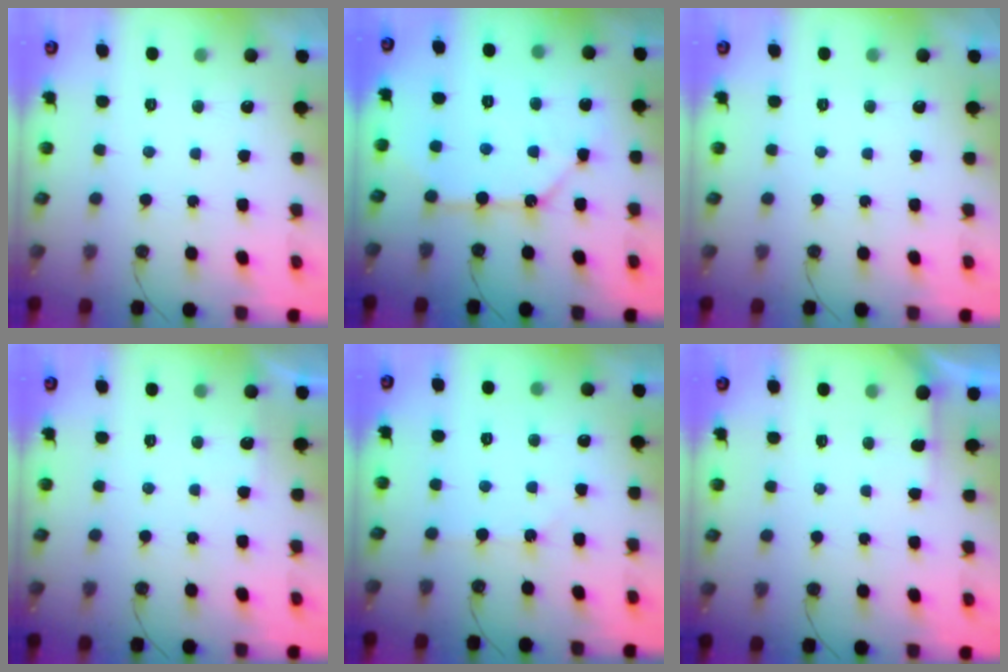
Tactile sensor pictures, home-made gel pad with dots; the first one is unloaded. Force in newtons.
{"total": 11.0, "press": 11.0, "slide": 0.1}
{"total": 0.0}
{"total": 2.4, "press": 2.3, "slide": 0.4}
{"total": 3.3, "press": 3.2, "slide": 0.5}
{"total": 2.9, "press": 2.9, "slide": 0.3}